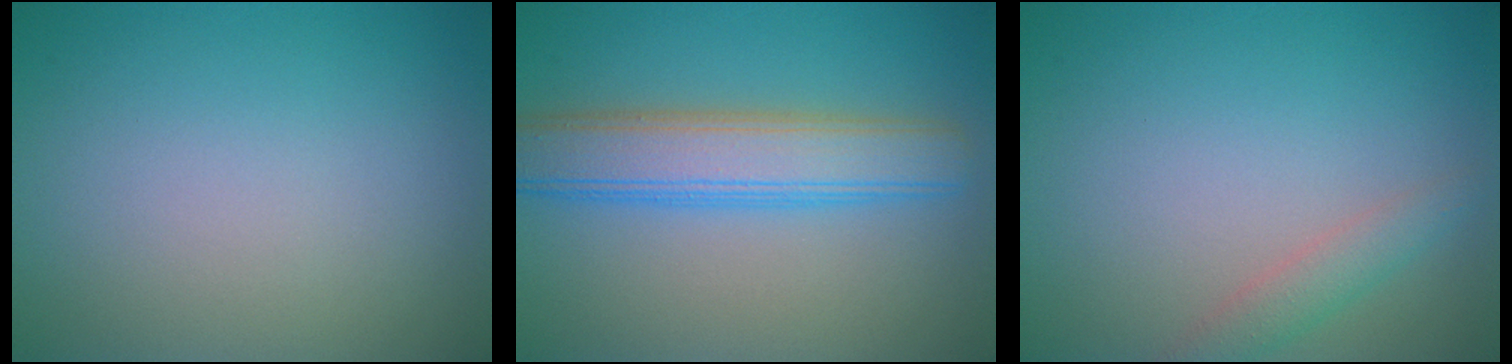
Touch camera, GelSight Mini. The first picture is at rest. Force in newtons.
{"total": 5.8, "press": 5.8, "slide": 0.1}
{"total": 1.9, "press": 1.9, "slide": 0.0}